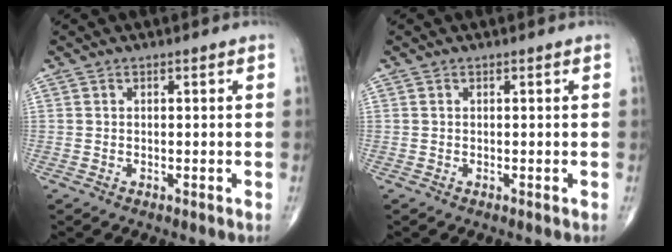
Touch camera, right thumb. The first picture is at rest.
{"total": 0.0}